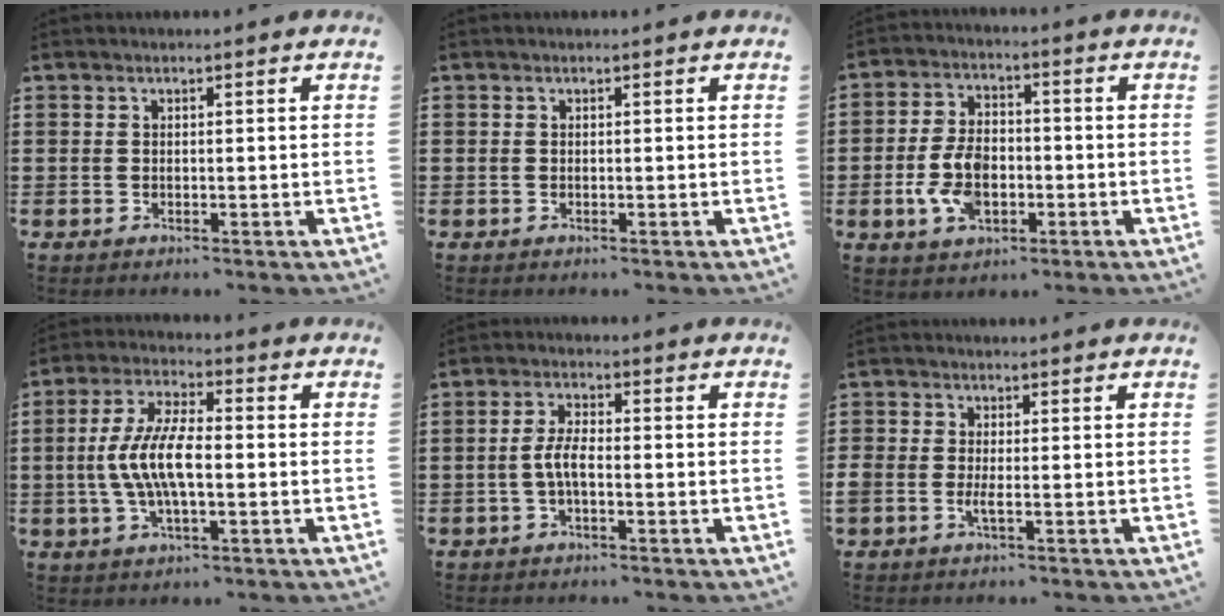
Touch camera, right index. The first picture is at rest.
{"total": 0.0}
{"total": 7.9, "force": [-2.0, 4.8, 6.0], "torque": [-0.139, 0.002, -0.040]}
{"total": 8.9, "force": [-1.2, 3.1, 8.2], "torque": [-0.183, -0.009, -0.029]}
{"total": 4.2, "force": [-1.0, 1.4, 3.8], "torque": [-0.096, -0.003, -0.029]}
{"total": 1.7, "force": [-0.8, 0.5, 1.4], "torque": [-0.026, 0.001, -0.015]}